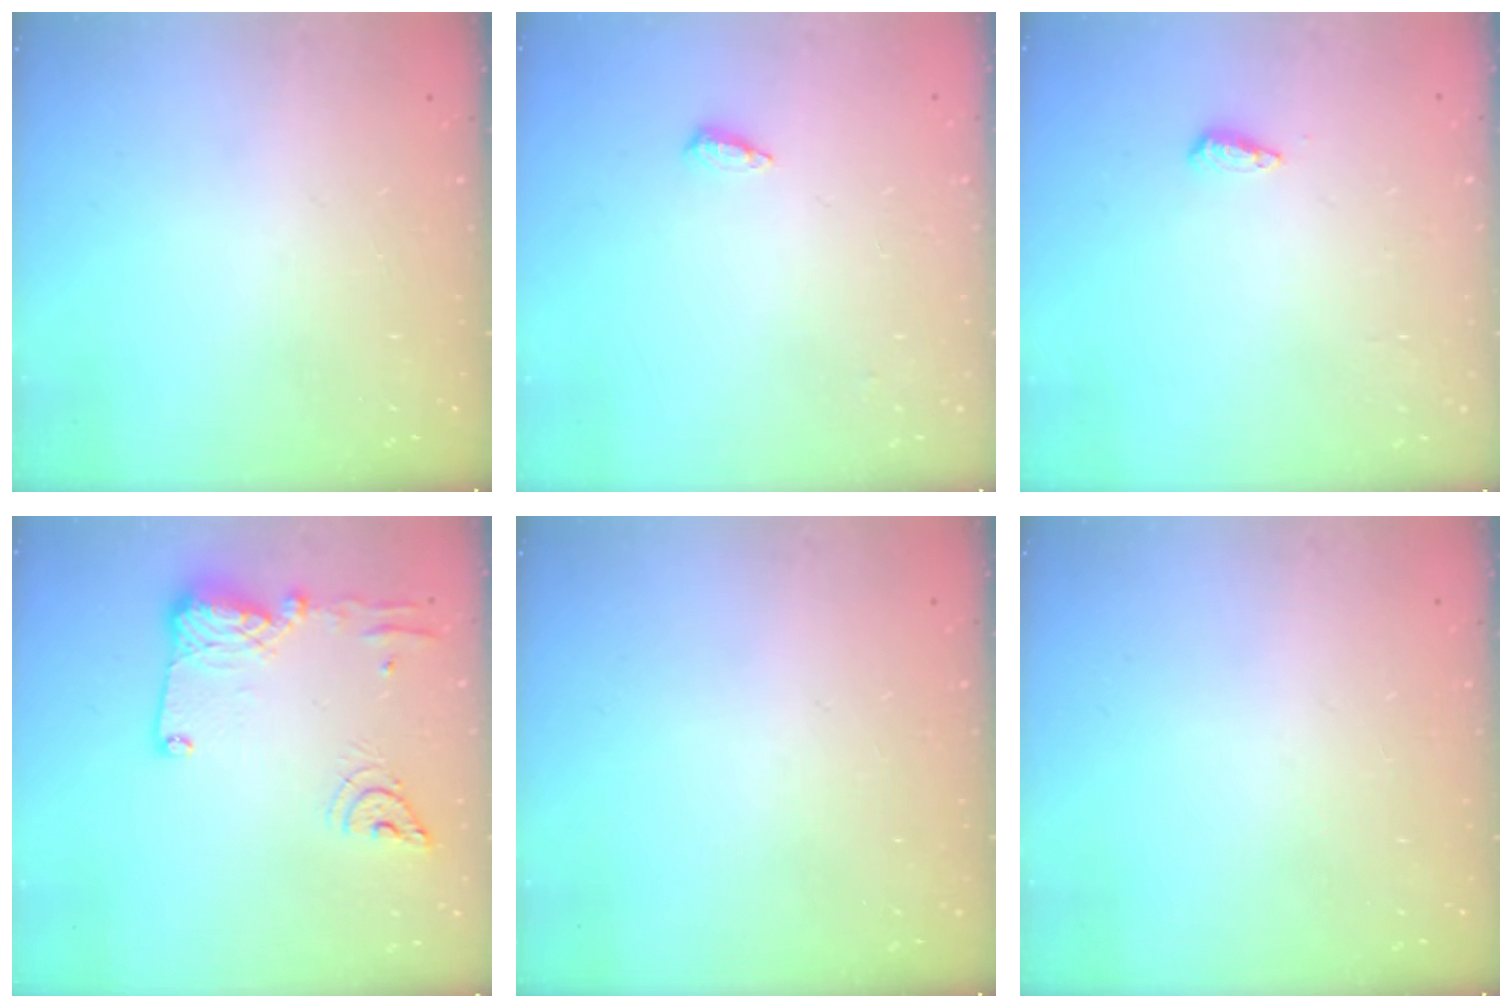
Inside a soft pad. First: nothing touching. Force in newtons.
{"total": 3.9, "press": 3.8, "slide": 0.6}
{"total": 5.3, "press": 5.2, "slide": 1.1}
{"total": 15.6, "press": 15.5, "slide": 1.8}
{"total": 0.0}
{"total": 0.0}